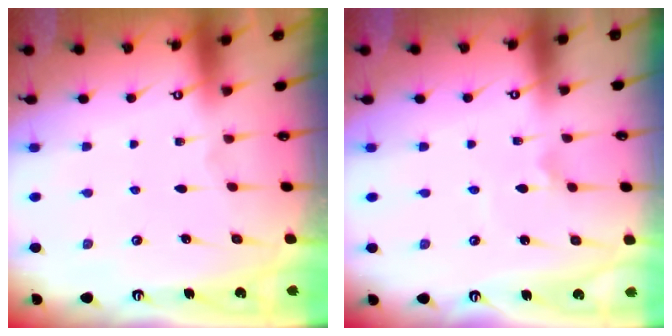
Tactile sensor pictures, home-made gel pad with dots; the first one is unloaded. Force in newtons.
{"total": 2.4, "press": 2.4, "slide": 0.5}